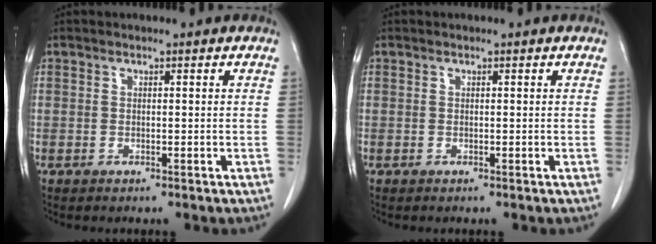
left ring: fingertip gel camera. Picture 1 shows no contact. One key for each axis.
{"total": 0.0}